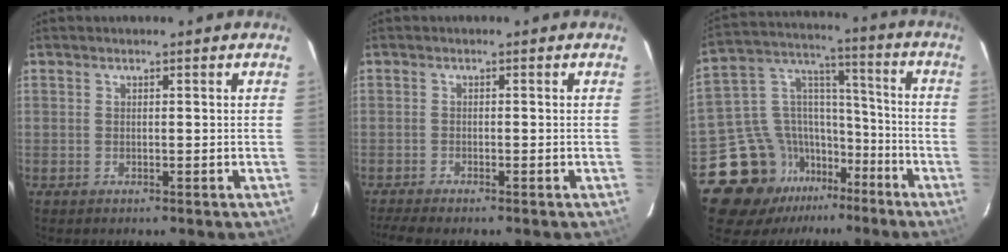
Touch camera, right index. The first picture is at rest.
{"total": 3.7, "force": [-3.3, 0.1, 1.8], "torque": [-0.050, -0.012, -0.058]}
{"total": 16.5, "force": [-10.9, 11.2, 5.1], "torque": [-0.123, 0.055, -0.173]}